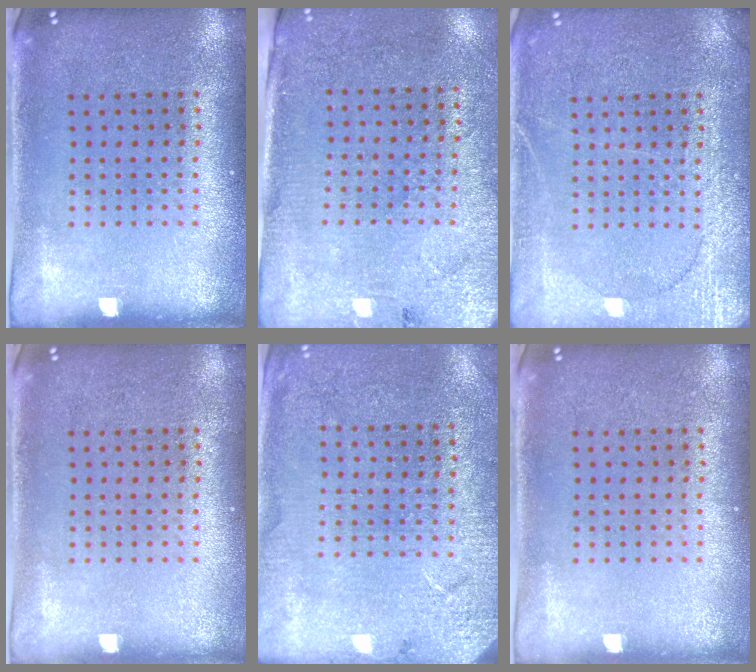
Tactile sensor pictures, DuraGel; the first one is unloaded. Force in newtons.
{"total": 2.7, "press": 2.4, "slide": 1.3}
{"total": 4.3, "press": 4.3, "slide": 0.6}
{"total": 0.0}
{"total": 2.5, "press": 2.5, "slide": 0.2}
{"total": 0.0}